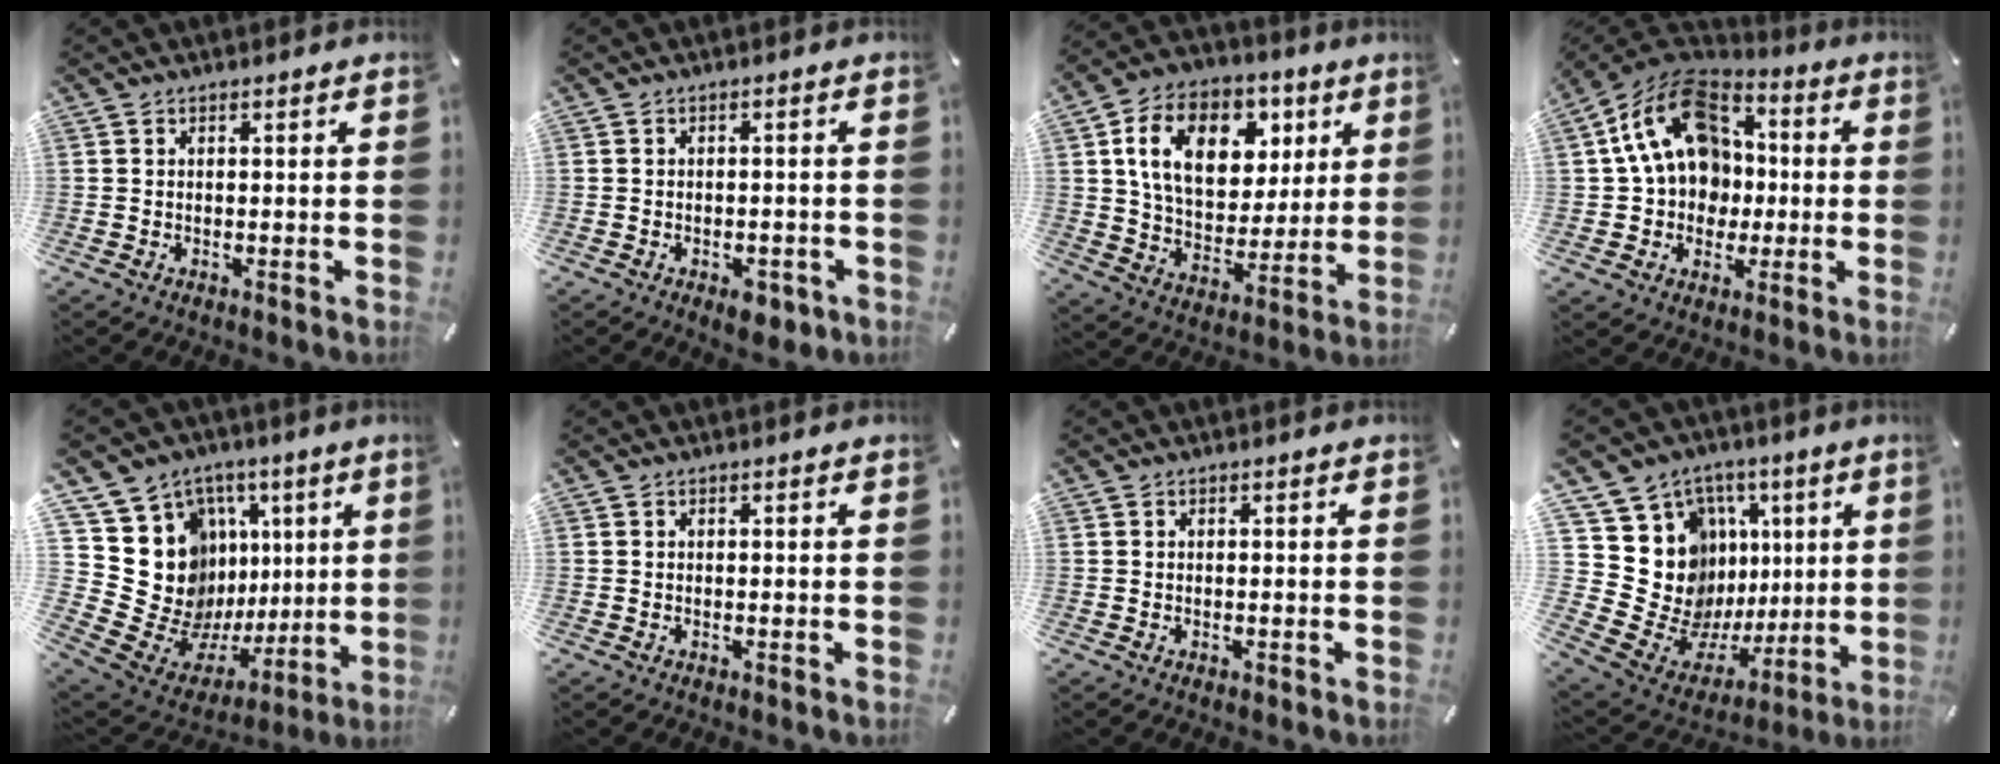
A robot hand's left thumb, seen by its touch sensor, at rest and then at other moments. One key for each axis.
{"total": 4.5, "fx": -2.4, "fy": 2.5, "fz": 3.0, "tx": -0.040, "ty": 0.015, "tz": -0.038}
{"total": 17.6, "fx": 6.7, "fy": 12.5, "fz": 10.3, "tx": -0.174, "ty": -0.003, "tz": 0.125}
{"total": 18.9, "fx": 2.7, "fy": 15.4, "fz": 10.7, "tx": -0.201, "ty": -0.004, "tz": 0.052}
{"total": 20.4, "fx": 3.6, "fy": 18.1, "fz": 8.7, "tx": -0.139, "ty": -0.075, "tz": 0.113}
{"total": 0.0}
{"total": 0.0}
{"total": 19.3, "fx": 3.7, "fy": 17.2, "fz": 7.8, "tx": -0.130, "ty": -0.063, "tz": 0.104}